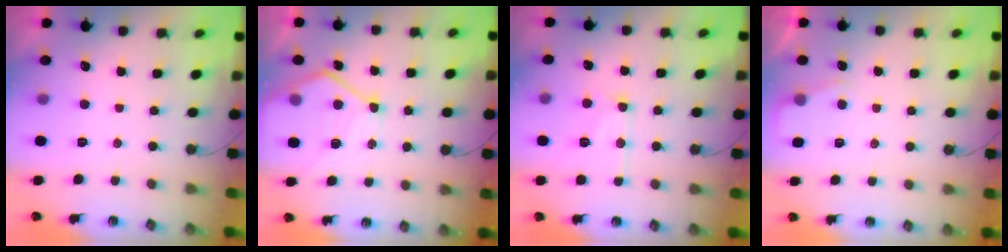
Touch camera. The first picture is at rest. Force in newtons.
{"total": 12.9, "press": 12.8, "slide": 1.3}
{"total": 12.8, "press": 12.8, "slide": 0.8}
{"total": 3.7, "press": 3.7, "slide": 0.5}